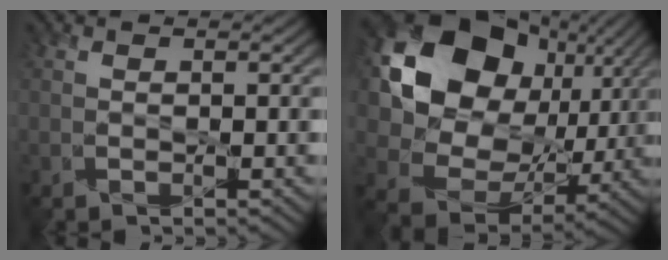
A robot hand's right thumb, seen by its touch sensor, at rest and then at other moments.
{"total": 17.2, "force": [5.2, 13.7, 9.2], "torque": [-0.205, 0.012, 0.105]}